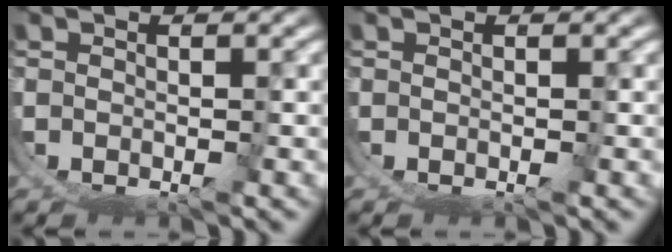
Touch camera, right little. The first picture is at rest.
{"total": 0.0}